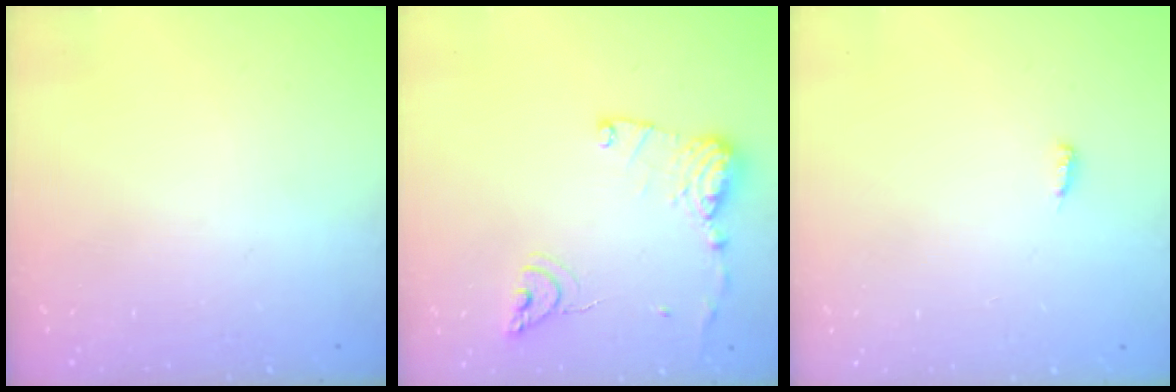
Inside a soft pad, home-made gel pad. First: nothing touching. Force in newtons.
{"total": 12.7, "press": 12.6, "slide": 1.4}
{"total": 4.3, "press": 4.1, "slide": 1.3}